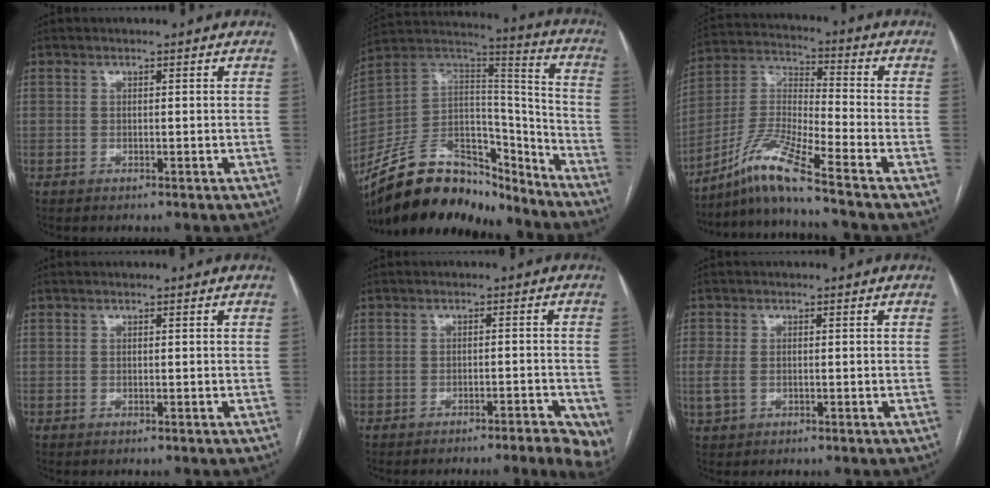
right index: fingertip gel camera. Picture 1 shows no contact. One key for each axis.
{"total": 22.4, "fx": -18.2, "fy": 9.5, "fz": 9.1, "tx": -0.197, "ty": 0.039, "tz": -0.314}
{"total": 10.5, "fx": -8.2, "fy": -1.4, "fz": 6.4, "tx": -0.143, "ty": -0.006, "tz": -0.160}
{"total": 0.0}
{"total": 8.4, "fx": -6.4, "fy": 1.8, "fz": 5.1, "tx": -0.047, "ty": -0.002, "tz": -0.083}
{"total": 3.4, "fx": -0.6, "fy": 2.3, "fz": 2.4, "tx": -0.069, "ty": 0.007, "tz": -0.006}